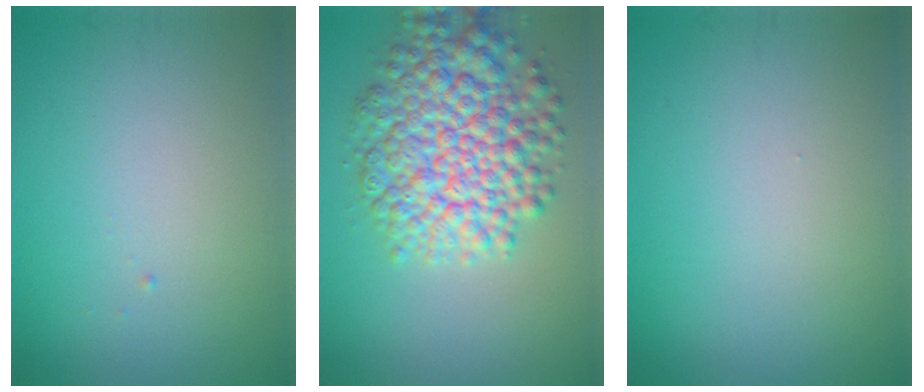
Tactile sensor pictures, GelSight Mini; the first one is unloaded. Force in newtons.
{"total": 9.1, "press": 9.1, "slide": 0.4}
{"total": 0.0}